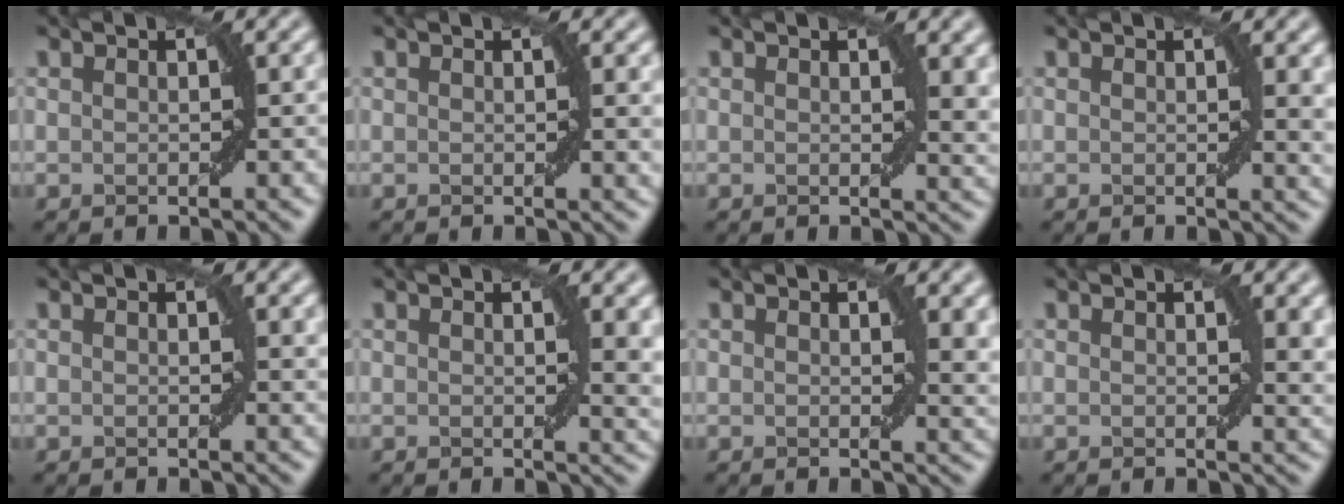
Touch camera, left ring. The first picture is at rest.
{"total": 1.2, "force": [0.4, 0.1, 1.1], "torque": [-0.011, -0.003, 0.006]}
{"total": 2.5, "force": [1.1, 0.9, 2.1], "torque": [-0.022, -0.005, 0.017]}
{"total": 2.2, "force": [0.8, 0.6, 1.9], "torque": [-0.019, -0.003, 0.012]}
{"total": 0.7, "force": [0.4, 0.2, 0.5], "torque": [-0.002, -0.003, 0.007]}
{"total": 3.2, "force": [1.1, 1.1, 2.9], "torque": [-0.027, -0.003, 0.017]}
{"total": 2.5, "force": [1.1, 0.9, 2.1], "torque": [-0.022, -0.004, 0.018]}
{"total": 2.2, "force": [1.0, 0.7, 1.8], "torque": [-0.019, -0.004, 0.016]}